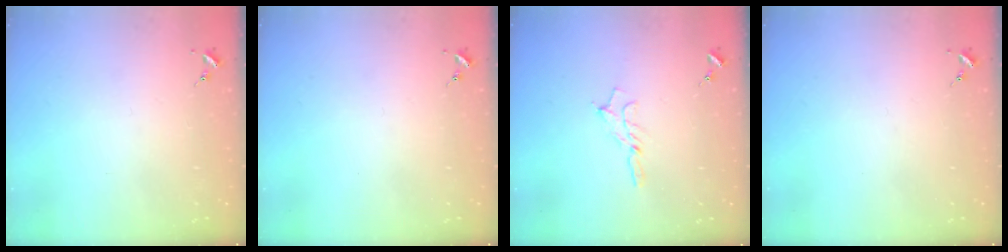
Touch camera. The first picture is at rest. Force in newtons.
{"total": 0.0}
{"total": 6.2, "press": 6.2, "slide": 0.6}
{"total": 0.0}